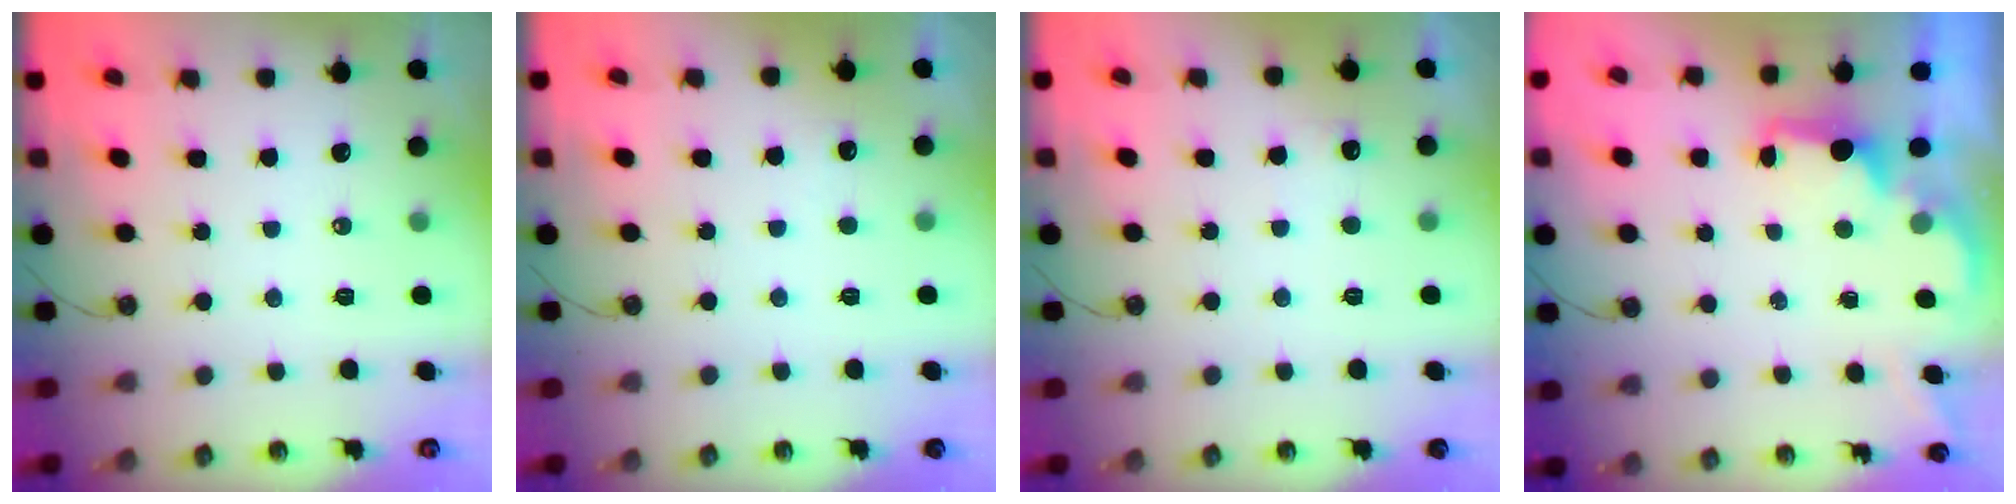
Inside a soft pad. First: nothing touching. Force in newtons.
{"total": 1.9, "press": 1.7, "slide": 0.9}
{"total": 4.4, "press": 4.3, "slide": 1.2}
{"total": 1.6, "press": 1.4, "slide": 0.7}